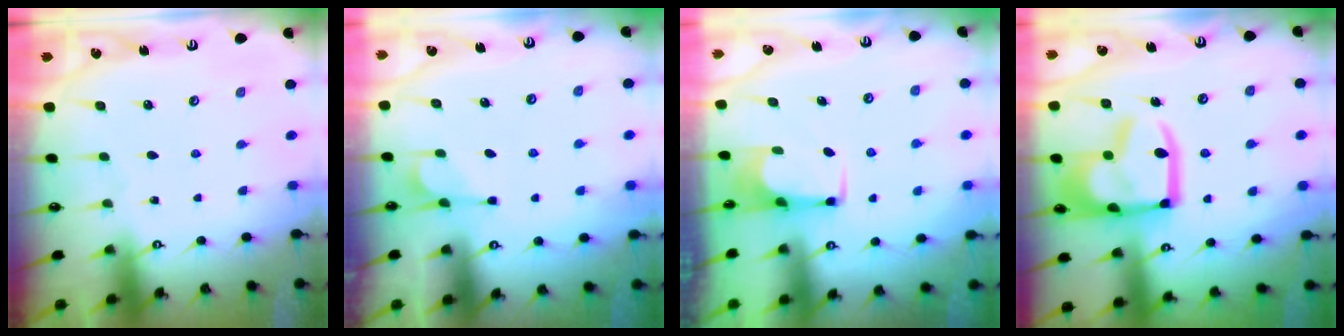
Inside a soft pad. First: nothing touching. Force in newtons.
{"total": 2.1, "press": 1.9, "slide": 0.9}
{"total": 2.3, "press": 2.3, "slide": 0.3}
{"total": 19.4, "press": 19.3, "slide": 2.1}